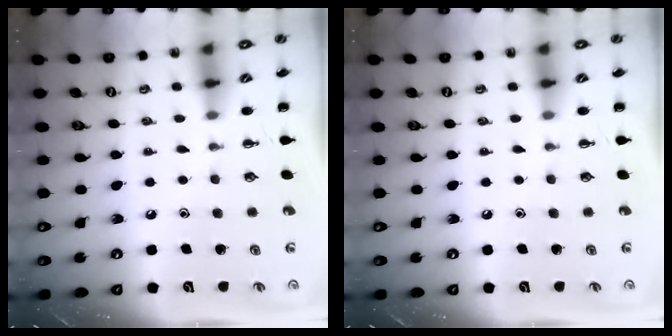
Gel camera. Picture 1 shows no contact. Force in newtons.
{"total": 0.0}